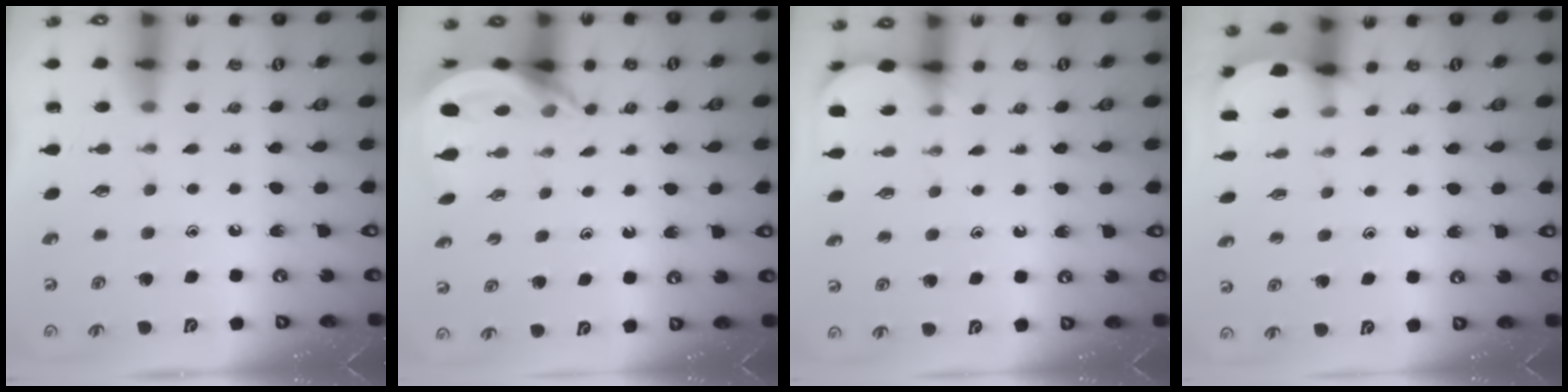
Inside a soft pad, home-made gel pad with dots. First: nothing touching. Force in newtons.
{"total": 4.6, "press": 4.6, "slide": 0.5}
{"total": 2.9, "press": 2.9, "slide": 0.3}
{"total": 2.6, "press": 2.6, "slide": 0.3}